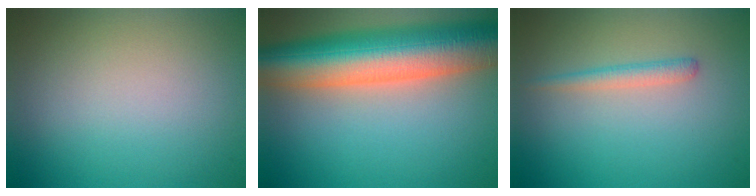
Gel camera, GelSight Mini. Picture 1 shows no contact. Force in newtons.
{"total": 12.6, "press": 12.6, "slide": 0.7}
{"total": 1.5, "press": 1.5, "slide": 0.1}